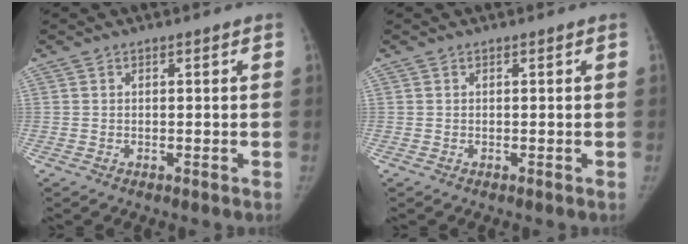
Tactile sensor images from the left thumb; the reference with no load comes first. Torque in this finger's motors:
{"motor_torque": [-0.13, 0.09, -0.01, 0.04, -0.02]}